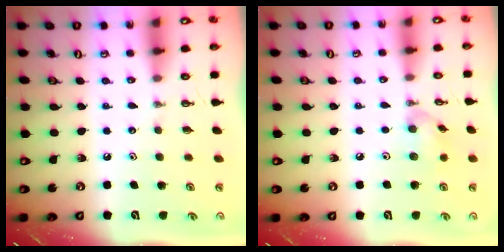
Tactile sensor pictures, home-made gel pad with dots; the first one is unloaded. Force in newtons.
{"total": 8.3, "press": 8.3, "slide": 0.2}